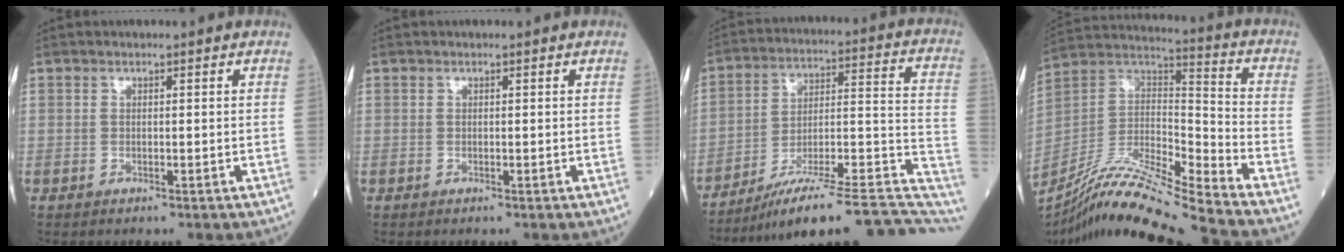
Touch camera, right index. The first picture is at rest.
{"total": 0.0}
{"total": 24.3, "force": [-20.1, 2.3, 13.4], "torque": [-0.122, 0.025, -0.293]}
{"total": 18.6, "force": [-16.8, -1.8, 7.6], "torque": [-0.145, 0.018, -0.308]}